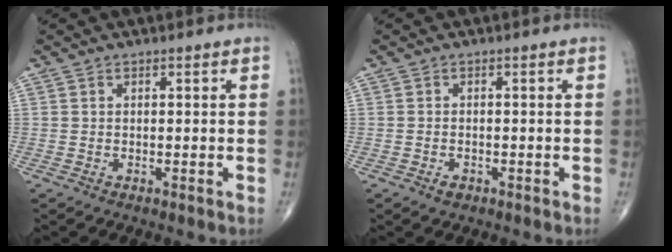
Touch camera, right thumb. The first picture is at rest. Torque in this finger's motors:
{"motor_torque": [-0.18, 0.03, -0.09, -0.07, 0.02]}